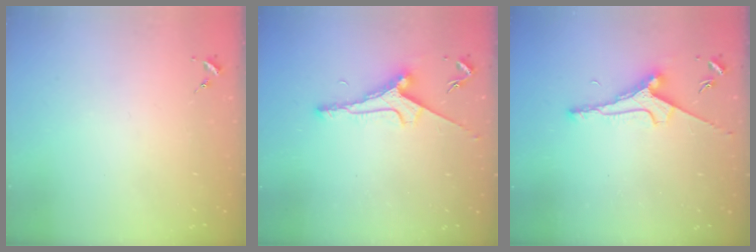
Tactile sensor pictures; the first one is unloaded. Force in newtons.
{"total": 8.1, "press": 8.1, "slide": 0.7}
{"total": 7.8, "press": 7.7, "slide": 1.0}